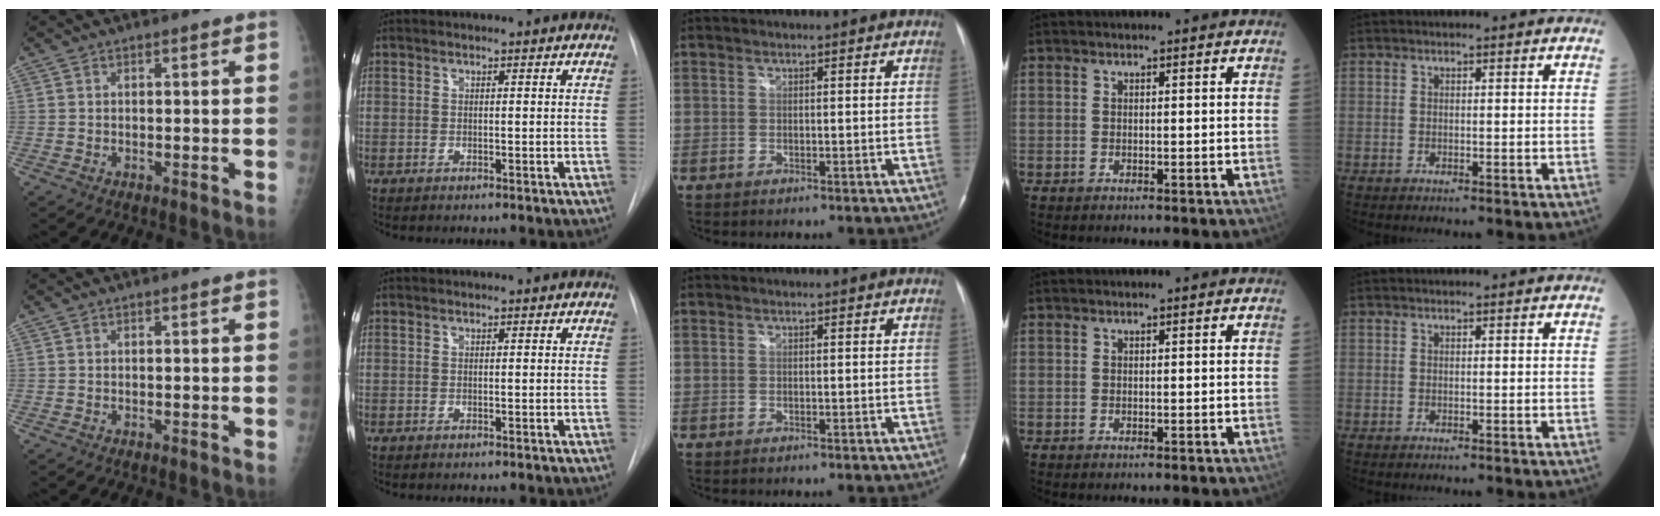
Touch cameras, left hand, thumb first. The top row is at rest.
{}